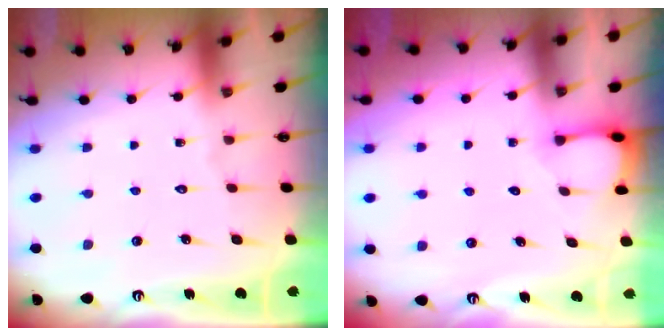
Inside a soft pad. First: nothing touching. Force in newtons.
{"total": 1.8, "press": 1.8, "slide": 0.1}